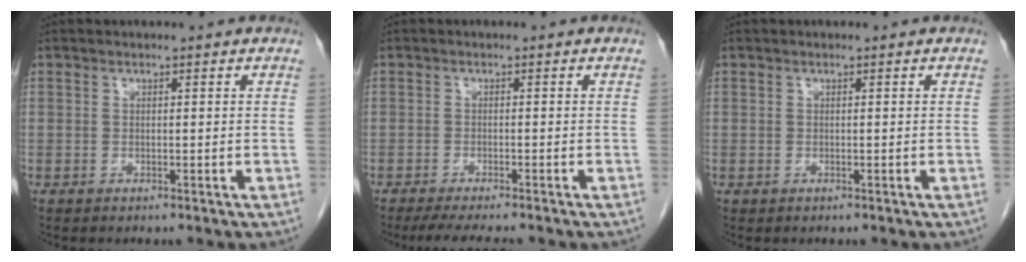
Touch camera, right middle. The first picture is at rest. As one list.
[{"total": 6.0, "force": [-5.0, 0.4, 3.2], "torque": [-0.044, -0.014, -0.079]}, {"total": 0.0}]